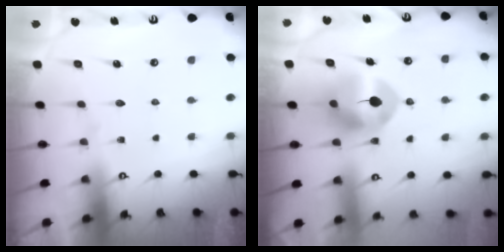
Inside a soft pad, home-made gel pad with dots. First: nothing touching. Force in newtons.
{"total": 8.8, "press": 8.7, "slide": 1.4}